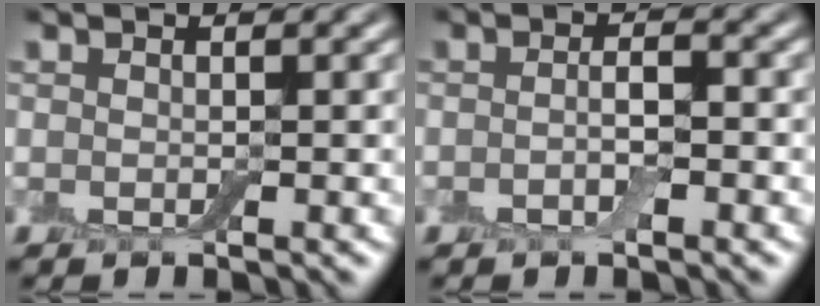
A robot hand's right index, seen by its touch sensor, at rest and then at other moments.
{"total": 1.7, "force": [-0.6, 0.5, 1.5], "torque": [-0.029, 0.000, -0.014]}